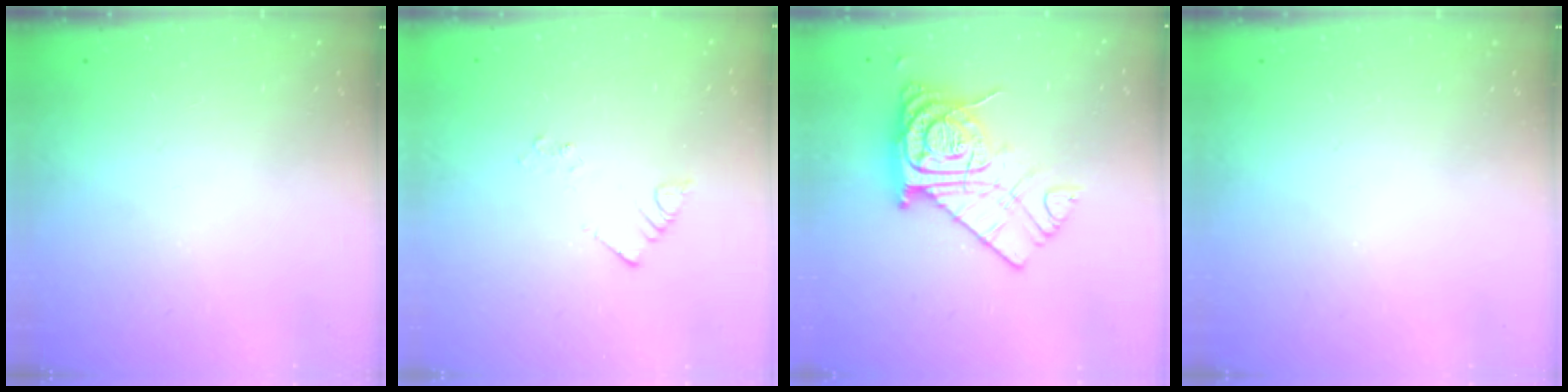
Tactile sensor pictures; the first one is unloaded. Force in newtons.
{"total": 2.2, "press": 2.2, "slide": 0.1}
{"total": 15.3, "press": 15.2, "slide": 1.5}
{"total": 0.0}